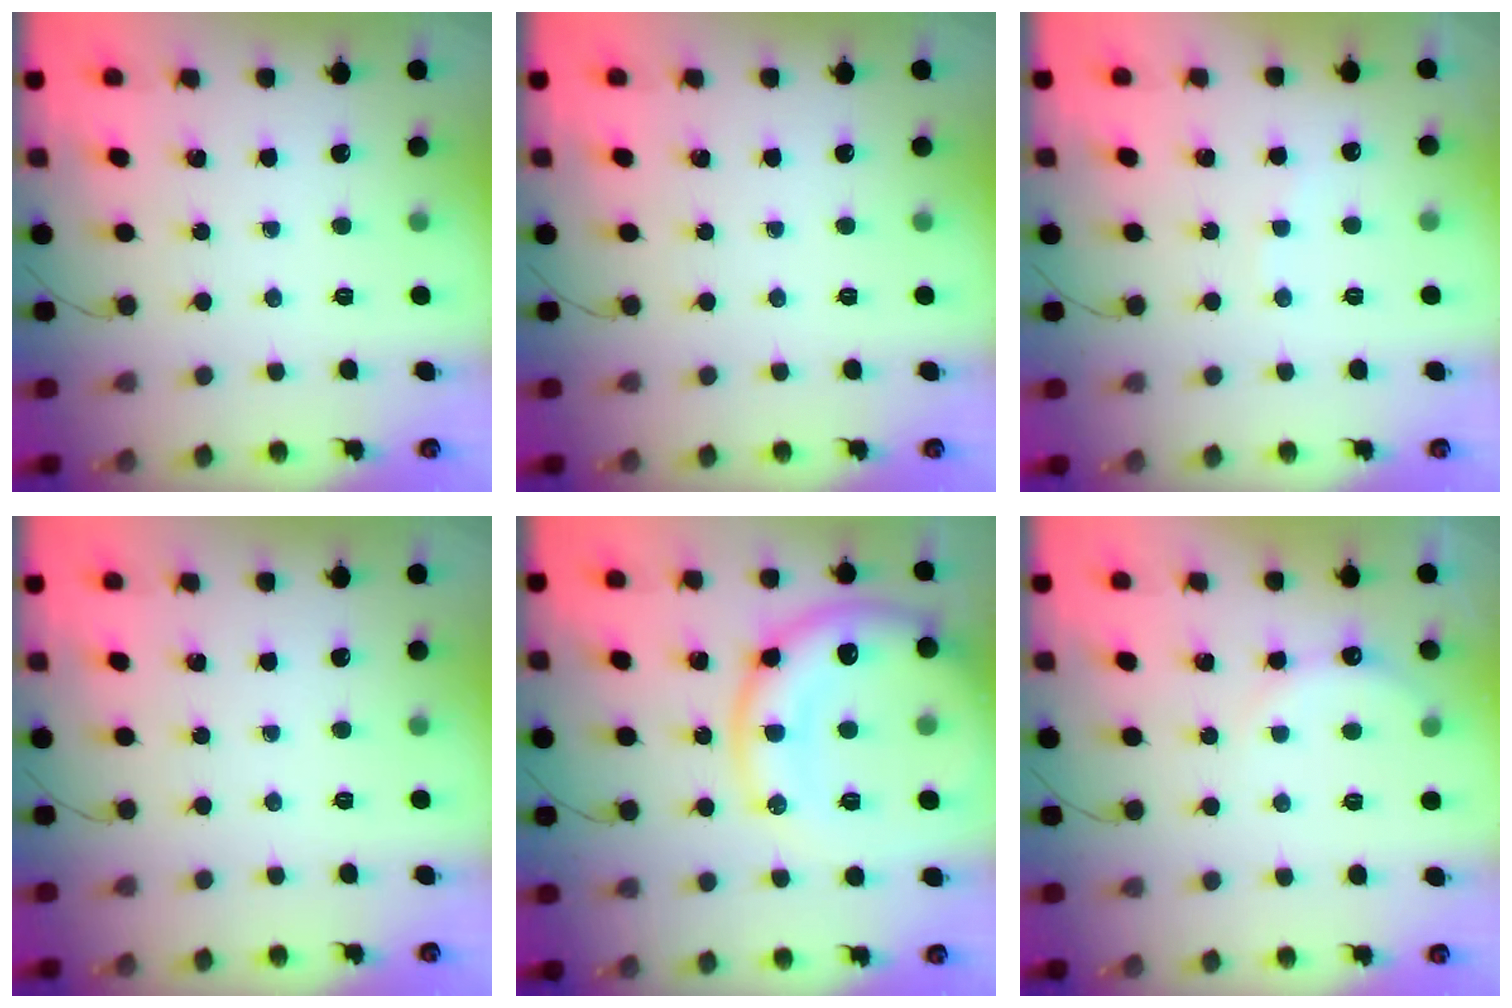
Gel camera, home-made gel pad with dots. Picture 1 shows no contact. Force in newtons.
{"total": 0.0}
{"total": 4.9, "press": 4.8, "slide": 0.7}
{"total": 0.0}
{"total": 21.5, "press": 21.4, "slide": 2.2}
{"total": 5.8, "press": 5.6, "slide": 1.4}